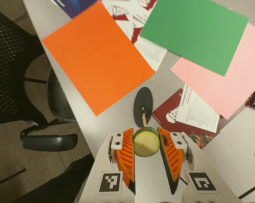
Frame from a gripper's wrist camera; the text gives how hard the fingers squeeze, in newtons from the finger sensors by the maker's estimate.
{"total": 10.1, "left": 10.3, "right": 9.9}